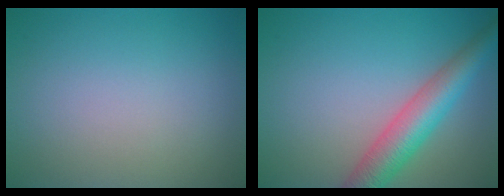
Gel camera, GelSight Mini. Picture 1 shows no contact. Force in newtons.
{"total": 5.6, "press": 5.6, "slide": 0.2}